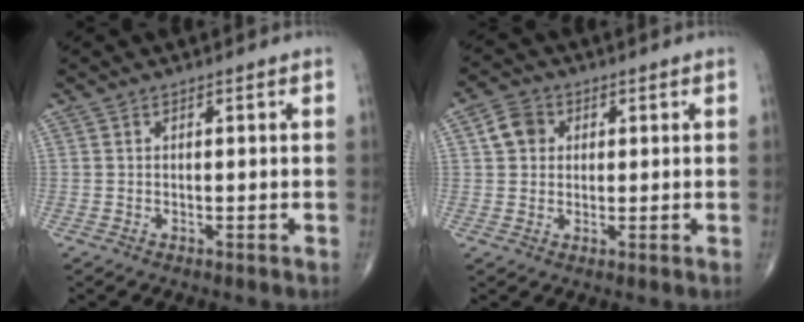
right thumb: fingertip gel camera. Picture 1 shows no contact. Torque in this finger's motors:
{"motor_torque": [-0.58, 0.17, -0.18, 0.05, 0.10]}